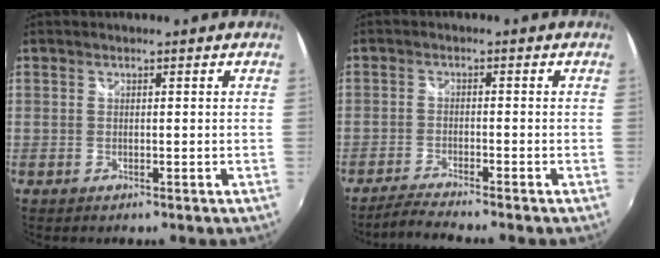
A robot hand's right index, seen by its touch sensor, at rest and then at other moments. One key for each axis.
{"total": 4.1, "fx": -3.8, "fy": -0.9, "fz": 1.4, "tx": -0.049, "ty": -0.008, "tz": -0.076}